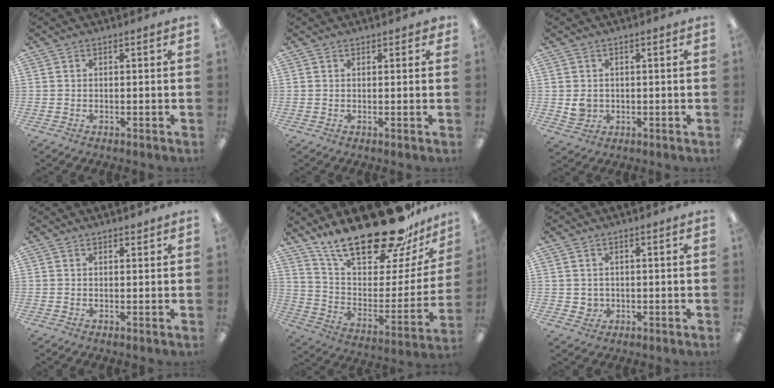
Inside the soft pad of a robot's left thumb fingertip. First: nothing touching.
{"total": 1.1, "force": [0.9, 0.5, 0.3], "torque": [0.010, -0.005, 0.013]}
{"total": 3.1, "force": [0.3, 2.8, 1.1], "torque": [-0.015, 0.001, 0.006]}
{"total": 1.1, "force": [1.1, 0.3, 0.2], "torque": [0.004, -0.004, 0.018]}
{"total": 26.2, "force": [20.2, 8.5, 14.3], "torque": [-0.227, -0.139, 0.347]}
{"total": 2.1, "force": [0.7, 2.0, 0.5], "torque": [-0.011, 0.001, 0.013]}